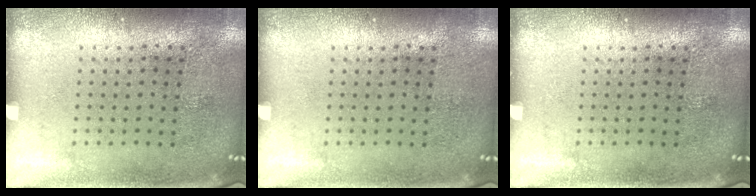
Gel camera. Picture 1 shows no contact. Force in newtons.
{"total": 0.0}
{"total": 0.0}